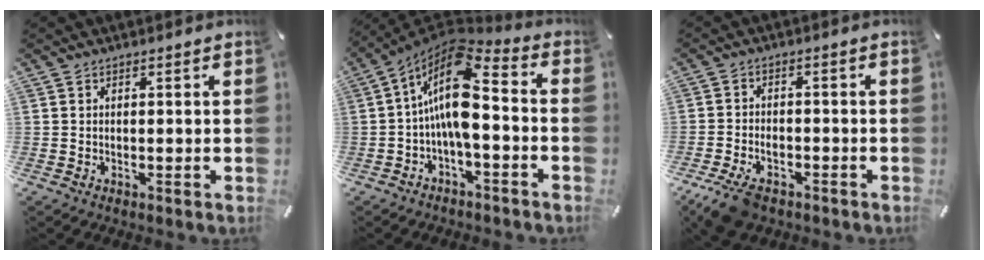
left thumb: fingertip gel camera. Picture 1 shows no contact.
{"total": 14.7, "force": [-0.1, 6.5, 13.2], "torque": [-0.259, -0.008, -0.002]}
{"total": 6.2, "force": [-3.6, 3.6, 3.5], "torque": [-0.072, 0.014, -0.063]}